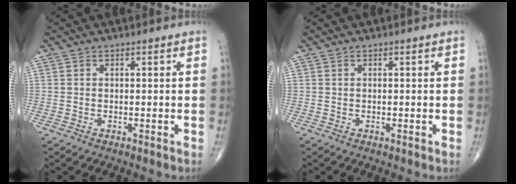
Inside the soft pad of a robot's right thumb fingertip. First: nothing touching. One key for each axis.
{"total": 0.0}